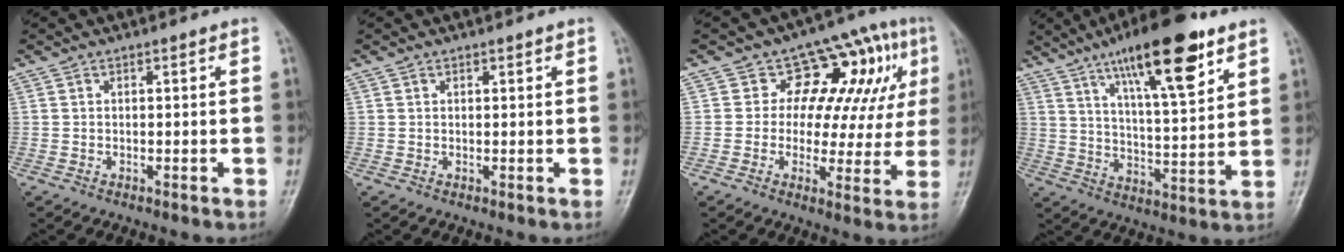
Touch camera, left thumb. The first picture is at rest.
{"total": 0.6, "force": [0.5, 0.4, 0.2], "torque": [0.002, -0.003, 0.006]}
{"total": 14.2, "force": [4.4, 8.8, 10.2], "torque": [-0.072, 0.008, 0.051]}
{"total": 18.2, "force": [10.6, 4.7, 14.1], "torque": [-0.202, -0.044, 0.175]}